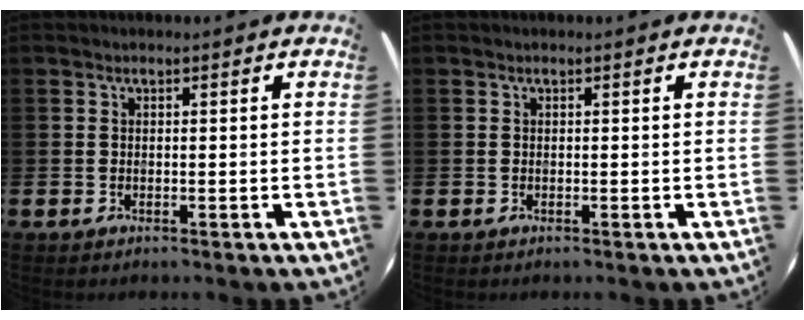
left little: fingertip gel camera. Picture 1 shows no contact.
{"total": 0.0}